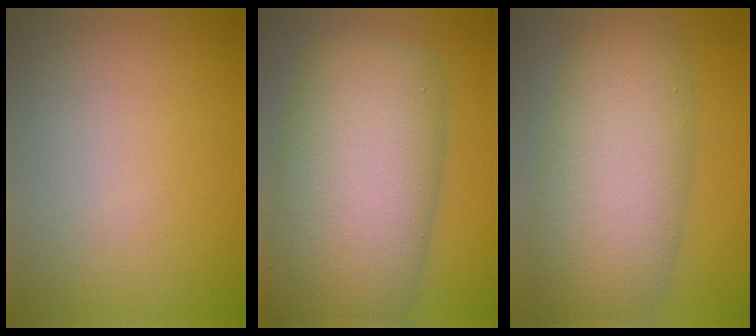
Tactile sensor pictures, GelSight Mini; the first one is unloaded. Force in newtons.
{"total": 13.9, "press": 13.9, "slide": 0.4}
{"total": 10.1, "press": 10.1, "slide": 0.3}